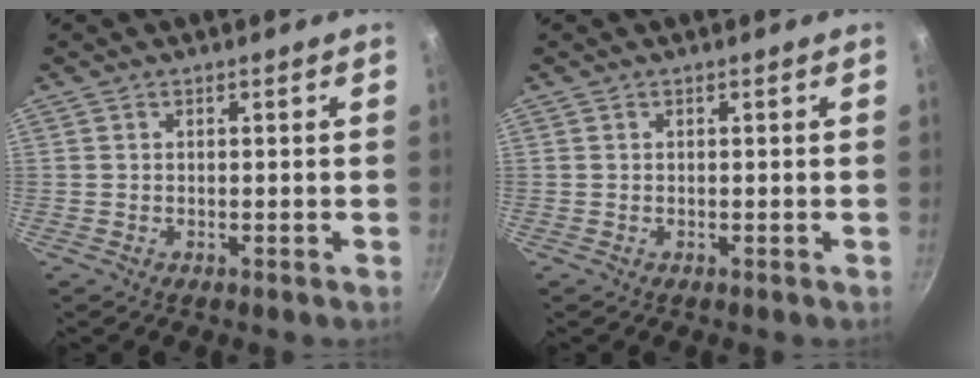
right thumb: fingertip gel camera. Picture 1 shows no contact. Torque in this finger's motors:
{"motor_torque": [0.00, 0.00, 0.00, 0.00, 0.01]}